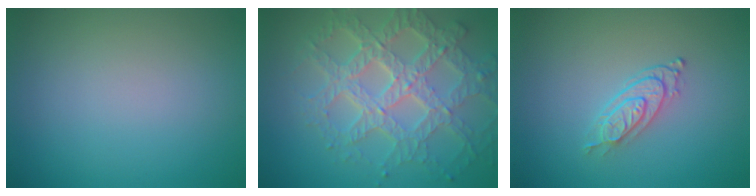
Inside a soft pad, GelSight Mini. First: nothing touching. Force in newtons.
{"total": 7.8, "press": 5.6, "slide": 5.3}
{"total": 2.8, "press": 2.2, "slide": 1.7}